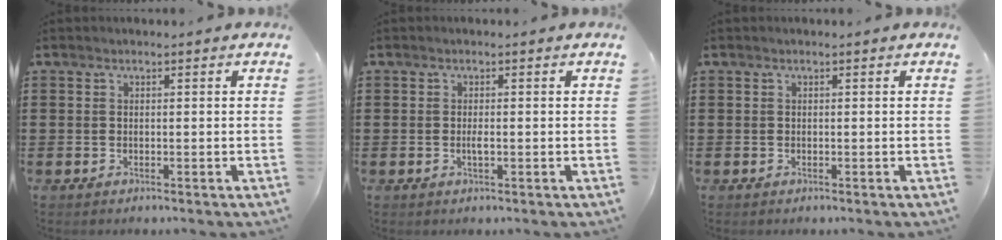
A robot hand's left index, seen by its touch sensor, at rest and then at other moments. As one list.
[{"total": 1.4, "force": [-0.2, 0.2, 1.4], "torque": [-0.026, -0.004, -0.003]}, {"total": 0.0}]